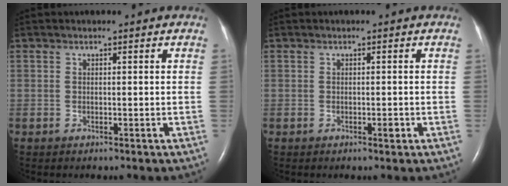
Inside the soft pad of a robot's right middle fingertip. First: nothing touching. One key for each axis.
{"total": 0.7, "fx": -0.3, "fy": 0.2, "fz": 0.6, "tx": -0.012, "ty": 0.000, "tz": -0.003}